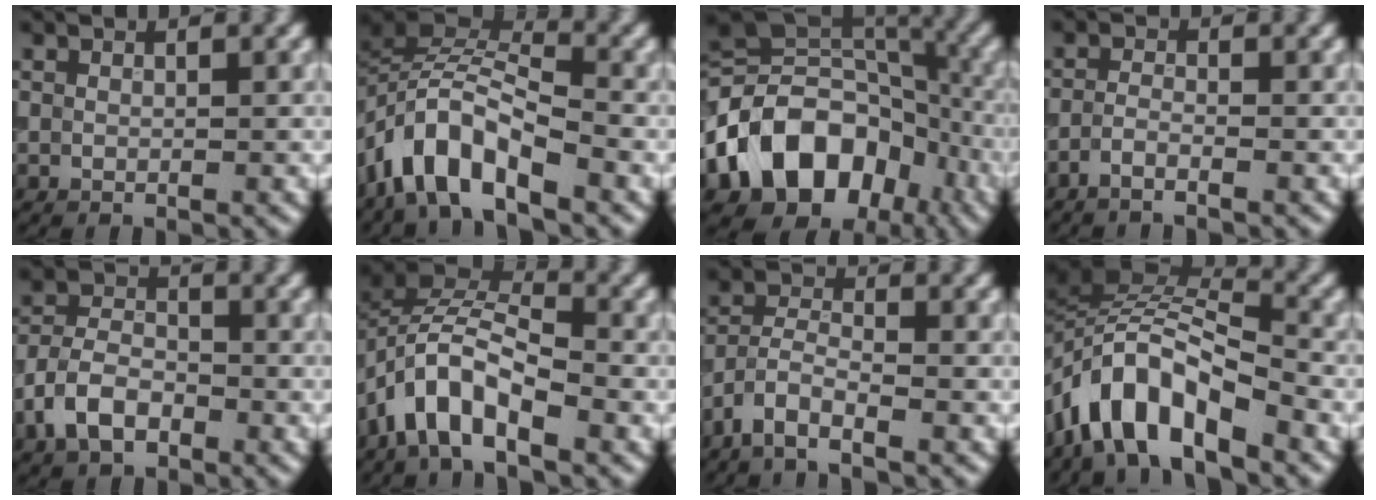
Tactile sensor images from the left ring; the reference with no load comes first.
{"total": 7.4, "force": [-4.5, 3.1, 5.1], "torque": [-0.080, 0.008, -0.095]}
{"total": 13.7, "force": [-5.3, 10.2, 7.5], "torque": [-0.138, 0.001, -0.101]}
{"total": 1.5, "force": [-1.2, 0.2, 0.9], "torque": [-0.019, 0.001, -0.030]}
{"total": 4.5, "force": [-2.4, 2.7, 2.7], "torque": [-0.051, 0.004, -0.055]}
{"total": 6.5, "force": [-3.5, 3.1, 4.6], "torque": [-0.071, 0.009, -0.075]}
{"total": 3.6, "force": [-2.8, 1.0, 2.0], "torque": [-0.042, 0.001, -0.067]}
{"total": 9.3, "force": [-5.3, 3.7, 6.6], "torque": [-0.108, 0.015, -0.108]}